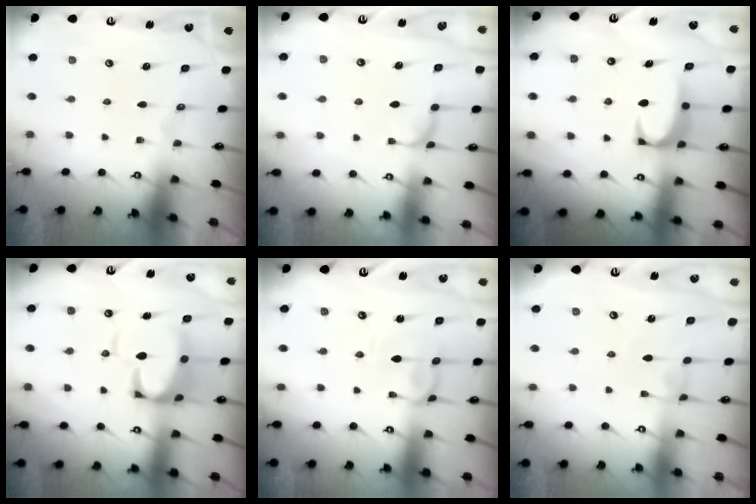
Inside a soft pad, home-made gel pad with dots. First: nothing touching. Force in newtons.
{"total": 1.4, "press": 1.3, "slide": 0.5}
{"total": 1.9, "press": 1.9, "slide": 0.3}
{"total": 7.4, "press": 7.3, "slide": 1.2}
{"total": 1.4, "press": 1.3, "slide": 0.4}
{"total": 1.7, "press": 1.7, "slide": 0.3}